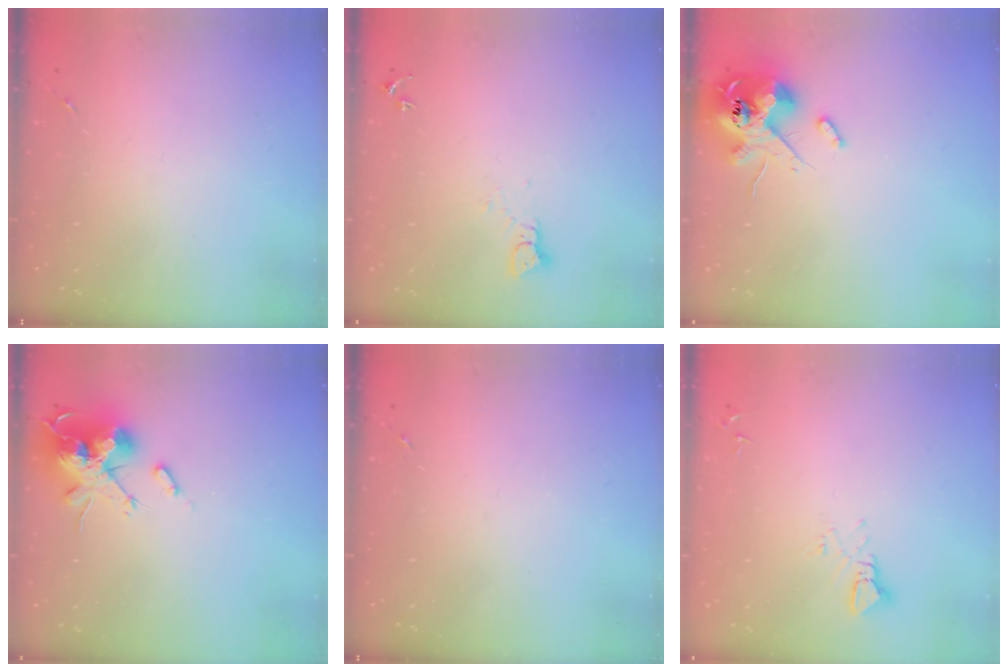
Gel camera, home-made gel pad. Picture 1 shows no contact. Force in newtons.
{"total": 3.2, "press": 3.2, "slide": 0.4}
{"total": 13.2, "press": 13.0, "slide": 2.2}
{"total": 18.5, "press": 18.5, "slide": 0.1}
{"total": 0.0}
{"total": 3.8, "press": 3.8, "slide": 0.3}